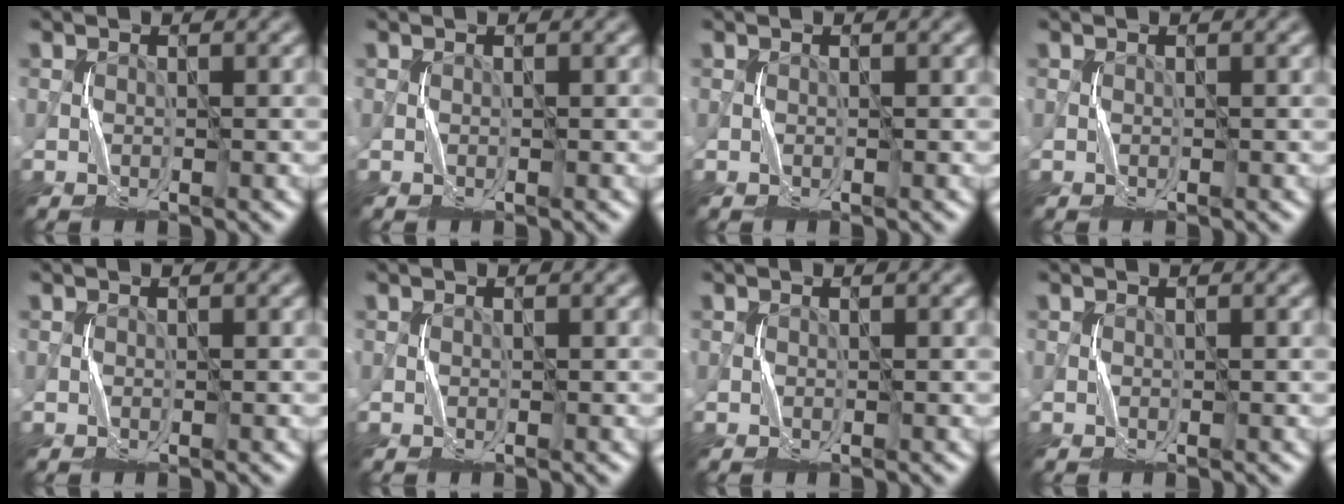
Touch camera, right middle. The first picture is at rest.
{"total": 0.0}
{"total": 0.0}
{"total": 0.0}
{"total": 0.0}
{"total": 0.0}
{"total": 0.0}
{"total": 0.0}